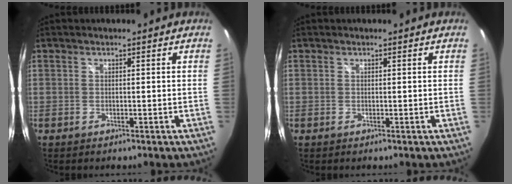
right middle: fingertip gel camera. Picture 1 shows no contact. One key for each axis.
{"total": 0.0}